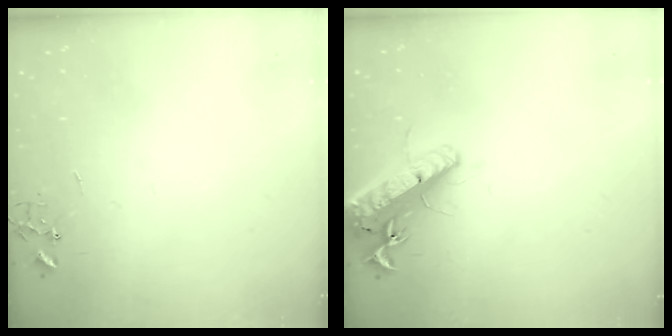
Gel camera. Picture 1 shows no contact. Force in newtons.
{"total": 17.1, "press": 16.8, "slide": 3.4}